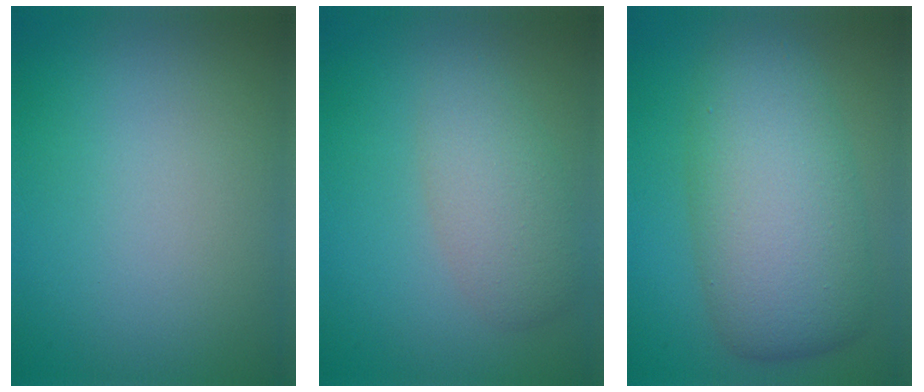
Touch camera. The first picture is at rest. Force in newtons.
{"total": 3.5, "press": 3.5, "slide": 0.1}
{"total": 8.7, "press": 8.7, "slide": 0.4}